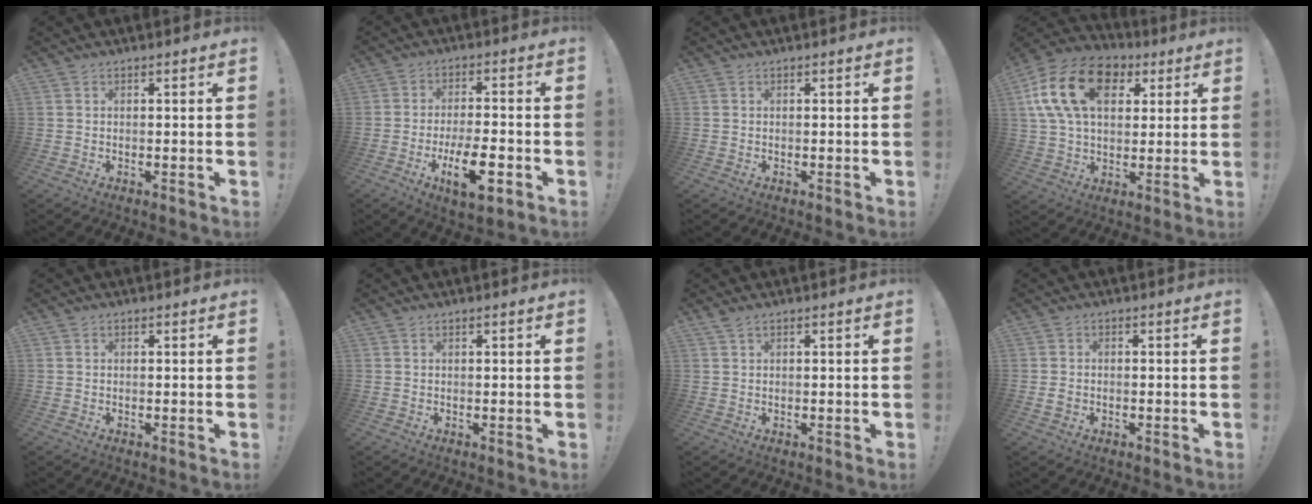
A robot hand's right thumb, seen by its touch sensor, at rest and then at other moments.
{"total": 12.0, "force": [-5.2, 3.8, 10.2], "torque": [-0.163, 0.008, -0.087]}
{"total": 0.0}
{"total": 20.3, "force": [6.8, 13.4, 13.6], "torque": [-0.244, -0.009, 0.123]}
{"total": 0.0}
{"total": 0.5, "force": [0.4, 0.0, 0.4], "torque": [-0.008, 0.001, 0.007]}
{"total": 1.3, "force": [0.9, 0.2, 0.9], "torque": [-0.023, 0.001, 0.016]}
{"total": 1.8, "force": [-0.6, 1.3, 1.0], "torque": [-0.024, 0.008, -0.008]}